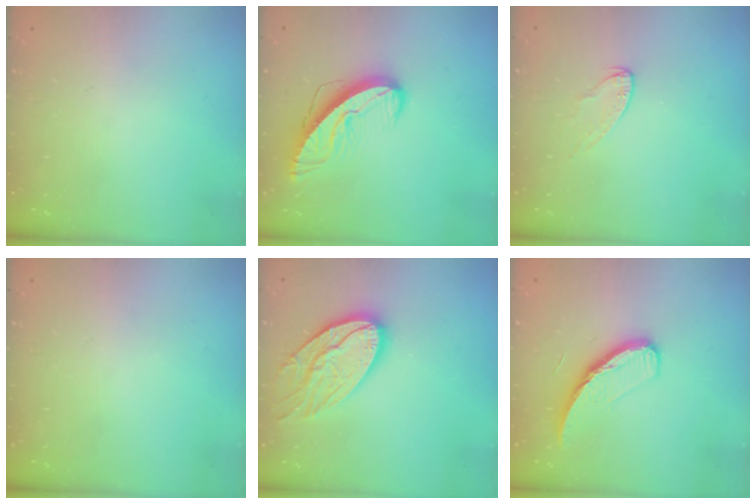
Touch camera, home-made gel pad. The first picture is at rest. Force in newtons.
{"total": 10.0, "press": 10.0, "slide": 1.1}
{"total": 5.0, "press": 5.0, "slide": 0.4}
{"total": 0.0}
{"total": 15.9, "press": 15.8, "slide": 1.2}
{"total": 10.5, "press": 10.5, "slide": 0.2}